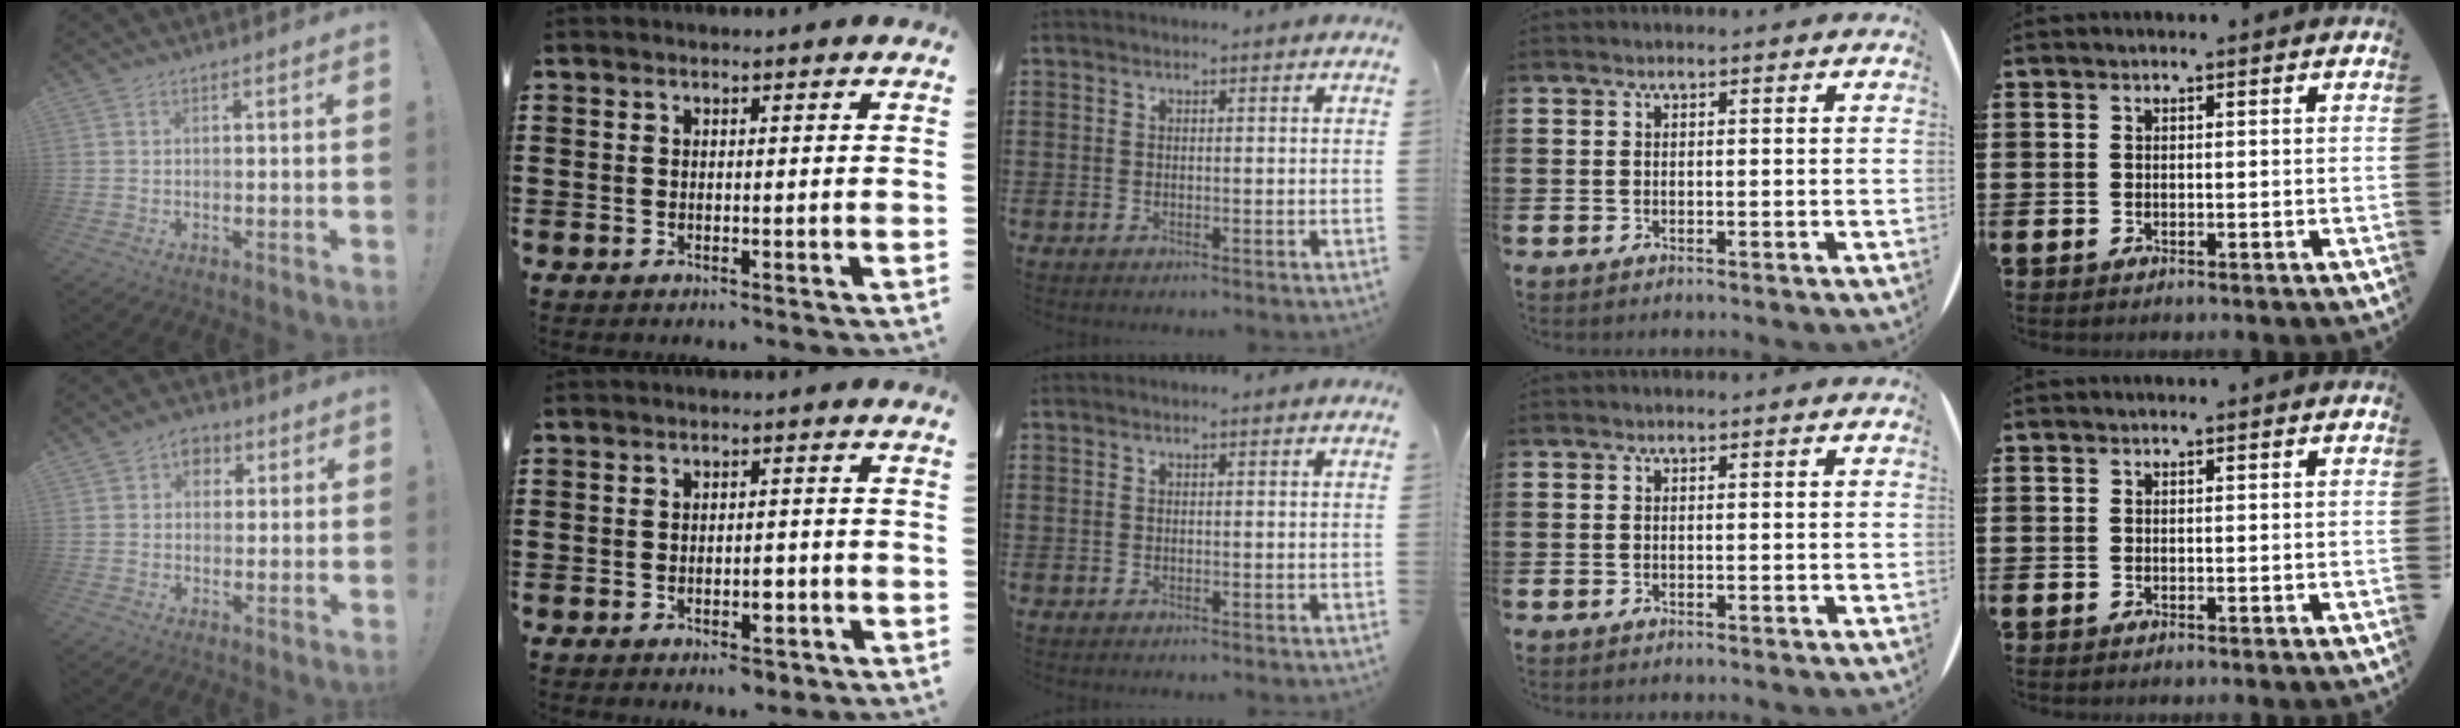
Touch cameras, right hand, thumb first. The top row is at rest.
{"thumb": {"total": 5.3, "force": [1.7, 4.6, 2.0], "torque": [-0.021, -0.003, 0.031]}, "index": {"total": 3.0, "force": [-1.4, 1.4, 2.2], "torque": [-0.037, 0.005, -0.026]}}